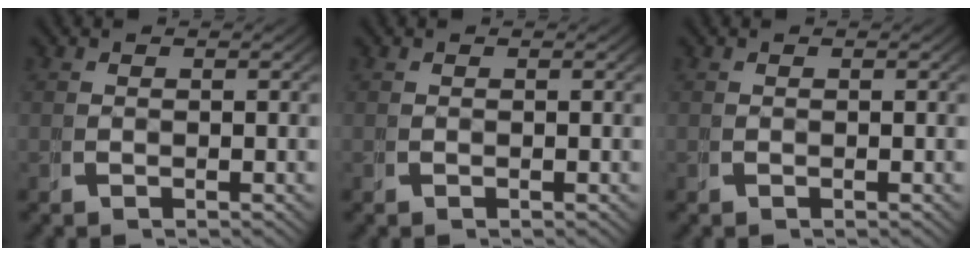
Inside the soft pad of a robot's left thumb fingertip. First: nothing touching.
{"total": 0.0}
{"total": 0.0}